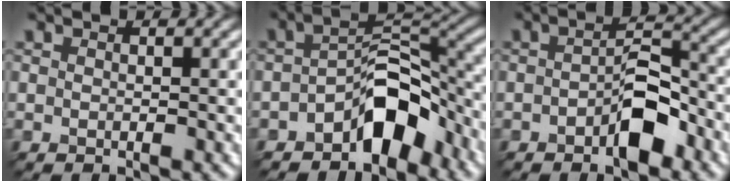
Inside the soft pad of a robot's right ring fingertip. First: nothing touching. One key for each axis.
{"total": 5.9, "fx": -4.0, "fy": 2.4, "fz": 3.6, "tx": -0.052, "ty": 0.019, "tz": -0.063}
{"total": 3.4, "fx": -2.3, "fy": 0.8, "fz": 2.4, "tx": -0.045, "ty": 0.016, "tz": -0.029}